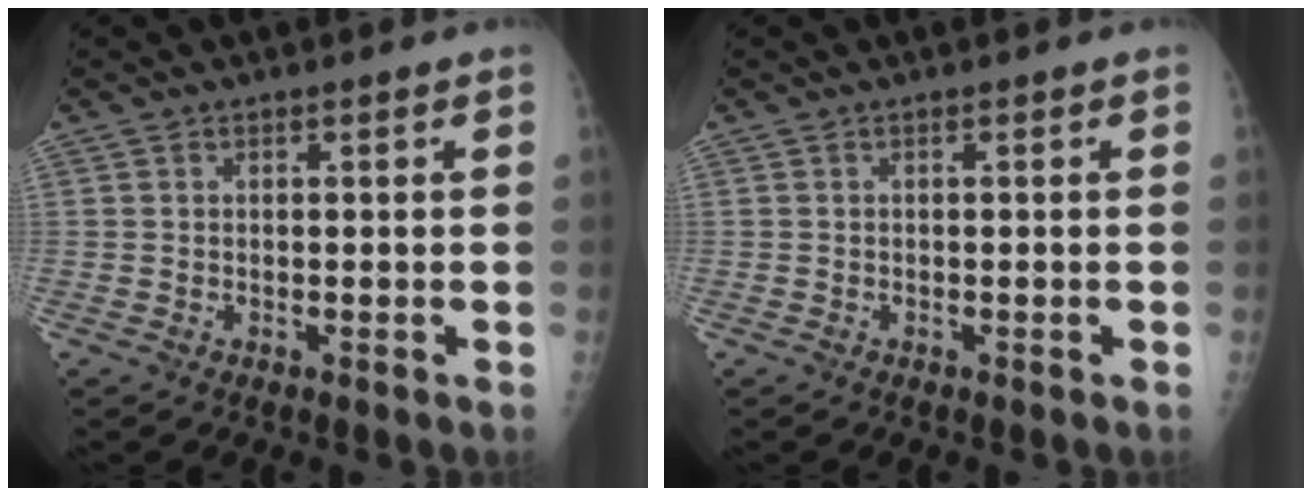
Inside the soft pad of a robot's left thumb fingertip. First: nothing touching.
{"total": 0.0}